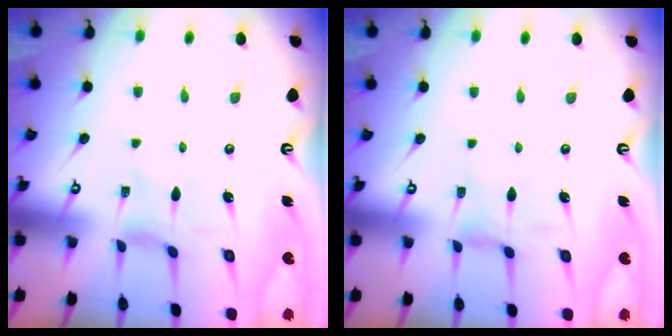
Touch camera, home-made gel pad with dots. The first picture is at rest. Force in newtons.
{"total": 0.6, "press": 0.6, "slide": 0.2}